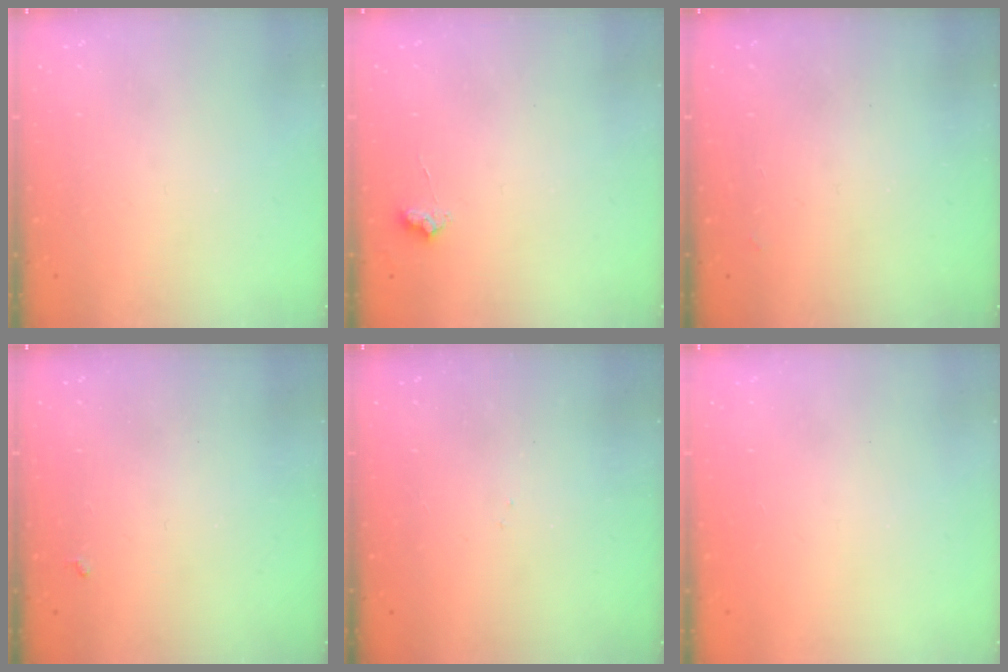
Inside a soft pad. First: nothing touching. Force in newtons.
{"total": 6.1, "press": 6.0, "slide": 0.6}
{"total": 1.1, "press": 1.0, "slide": 0.3}
{"total": 3.0, "press": 2.9, "slide": 0.5}
{"total": 3.1, "press": 3.0, "slide": 0.6}
{"total": 0.7, "press": 0.7, "slide": 0.2}